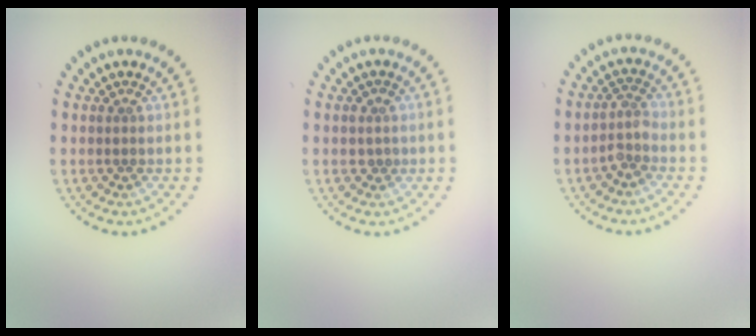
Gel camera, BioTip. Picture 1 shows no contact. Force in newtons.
{"total": 1.1, "press": 1.0, "slide": 0.3}
{"total": 1.8, "press": 1.4, "slide": 1.2}